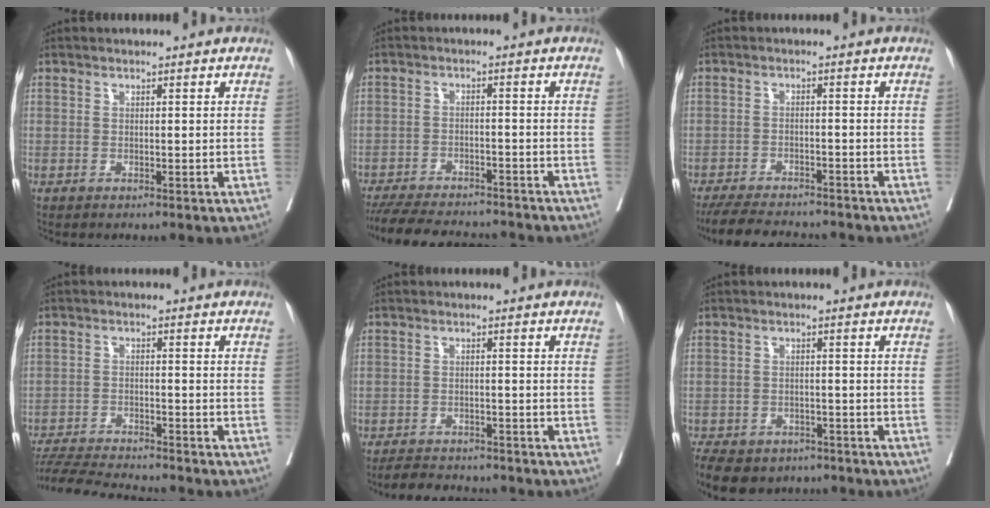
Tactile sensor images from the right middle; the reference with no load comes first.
{"total": 14.2, "force": [-12.8, 3.3, 5.2], "torque": [-0.110, -0.011, -0.181]}
{"total": 10.6, "force": [-9.6, 2.2, 3.8], "torque": [-0.065, -0.012, -0.140]}
{"total": 10.9, "force": [-10.3, 0.0, 3.5], "torque": [-0.062, -0.012, -0.169]}
{"total": 5.9, "force": [-5.6, 1.5, 1.3], "torque": [-0.023, -0.010, -0.085]}
{"total": 12.3, "force": [-9.4, 6.5, 4.6], "torque": [-0.108, -0.012, -0.123]}